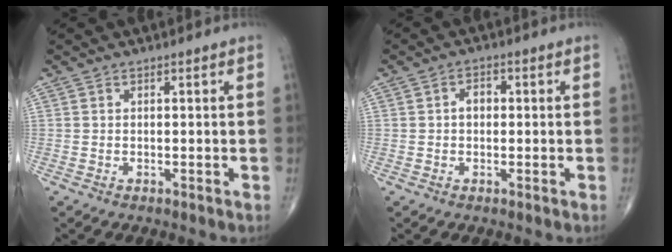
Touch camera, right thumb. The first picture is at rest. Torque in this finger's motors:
{"motor_torque": [0.54, 0.72, 0.33, -0.06, 0.00]}